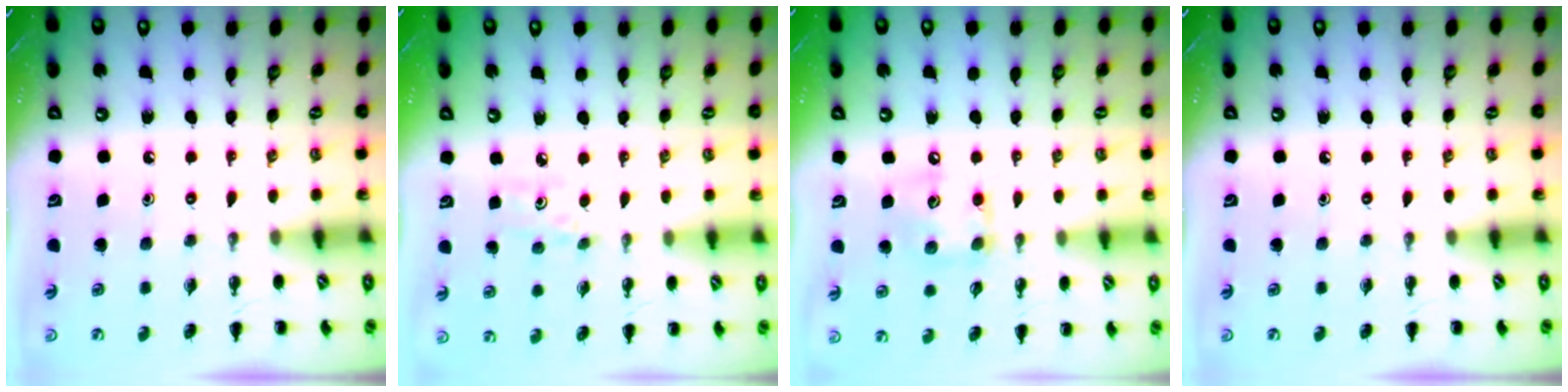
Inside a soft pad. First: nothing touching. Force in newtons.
{"total": 3.0, "press": 2.8, "slide": 1.1}
{"total": 9.0, "press": 9.0, "slide": 1.0}
{"total": 0.0}